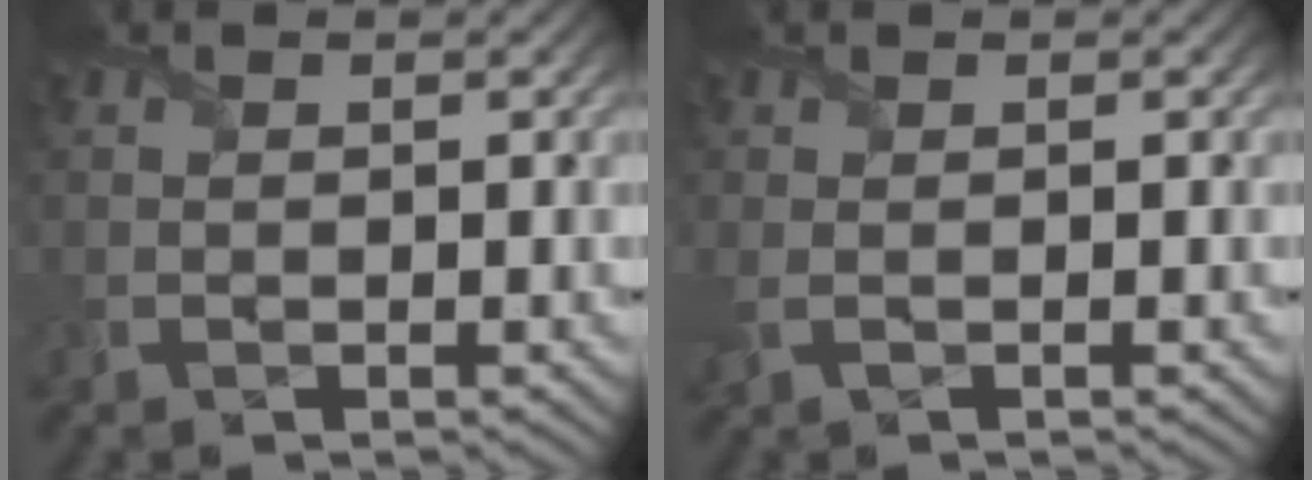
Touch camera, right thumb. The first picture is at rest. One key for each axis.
{"total": 1.2, "fx": 0.1, "fy": 0.5, "fz": 1.1, "tx": -0.027, "ty": 0.000, "tz": 0.002}